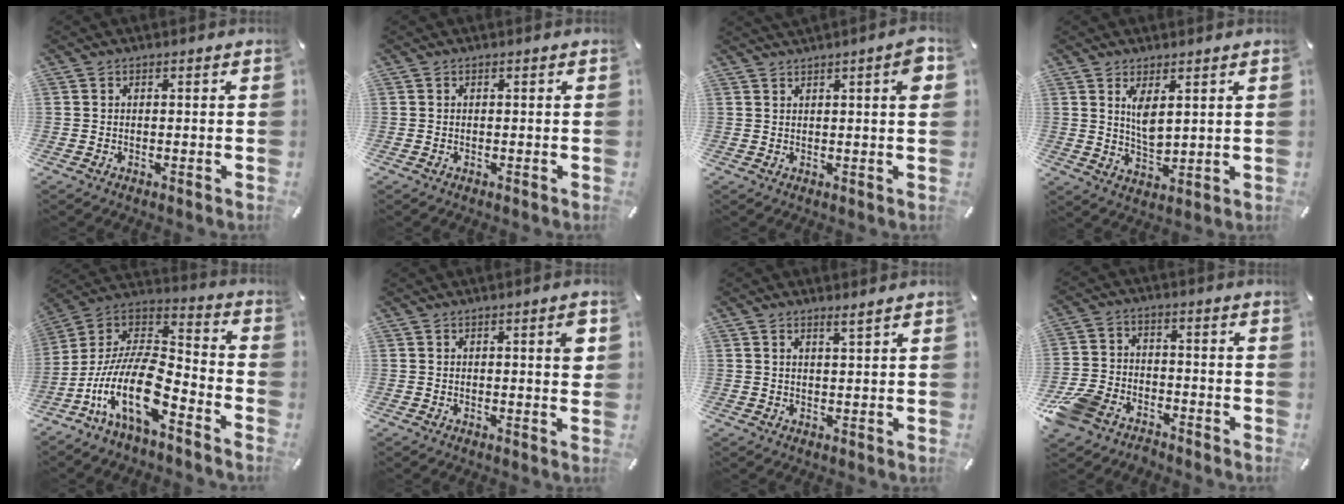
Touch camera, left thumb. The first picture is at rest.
{"total": 0.0}
{"total": 4.7, "force": [2.3, 0.7, 4.0], "torque": [-0.064, -0.006, 0.036]}
{"total": 5.8, "force": [2.9, 2.3, 4.5], "torque": [-0.088, -0.018, 0.046]}
{"total": 18.5, "force": [-10.1, 7.0, 13.9], "torque": [-0.306, 0.018, -0.184]}
{"total": 4.3, "force": [1.4, 0.8, 4.0], "torque": [-0.052, -0.008, 0.017]}
{"total": 2.2, "force": [1.8, -0.1, 1.3], "torque": [-0.026, -0.003, 0.032]}
{"total": 9.0, "force": [-6.5, 5.3, 3.2], "torque": [-0.071, 0.032, -0.125]}